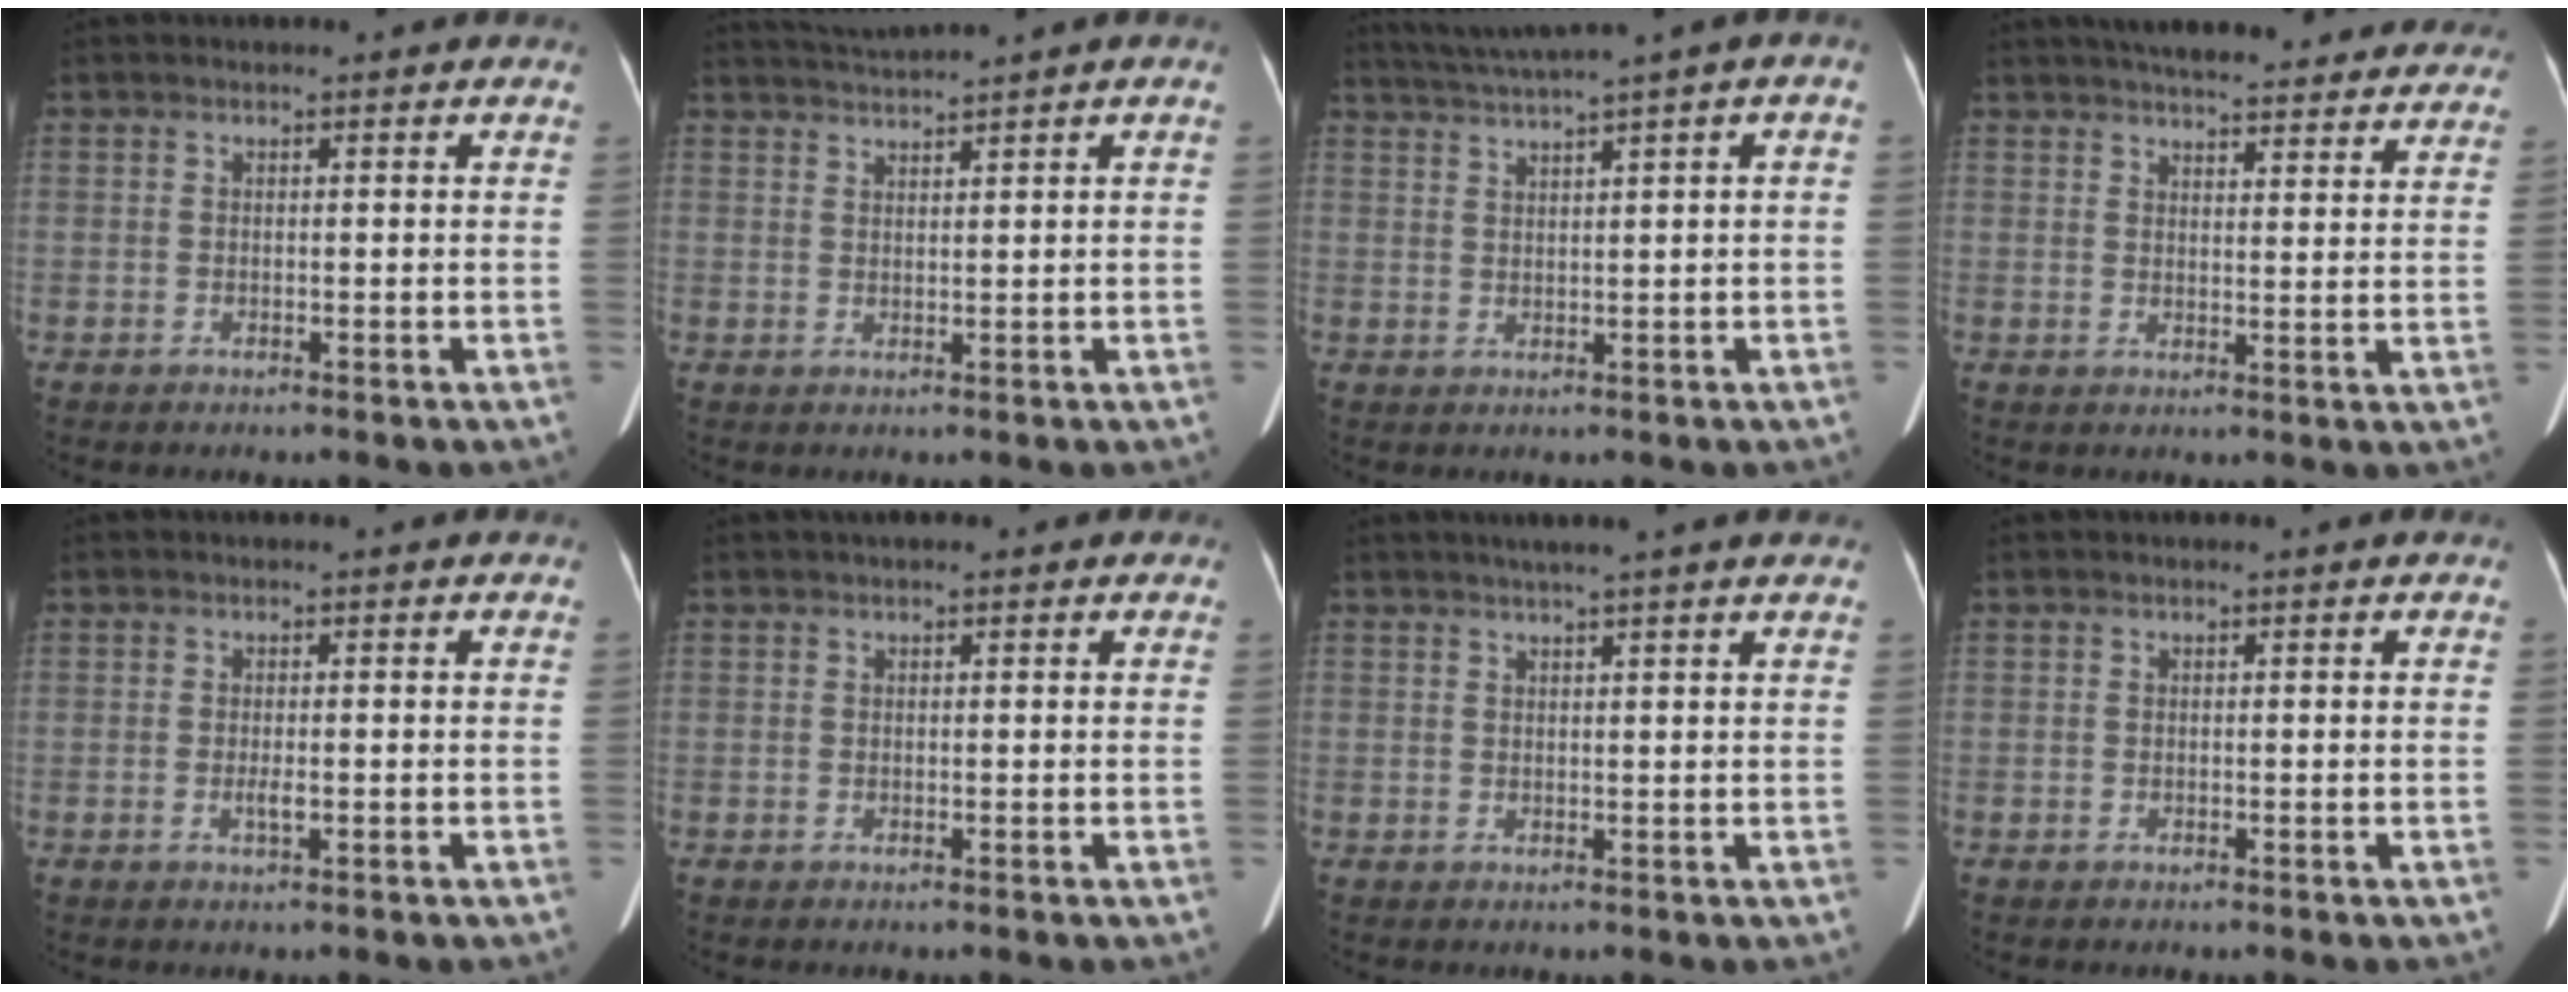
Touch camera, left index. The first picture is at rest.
{"total": 3.2, "force": [2.8, -1.4, 0.7], "torque": [-0.017, 0.005, 0.060]}
{"total": 6.1, "force": [3.8, -0.7, 4.8], "torque": [-0.086, 0.027, 0.069]}
{"total": 23.4, "force": [20.9, 5.1, 9.2], "torque": [-0.131, 0.009, 0.249]}
{"total": 1.1, "force": [-0.4, 0.2, 1.0], "torque": [-0.025, -0.007, -0.008]}
{"total": 2.6, "force": [1.7, 1.0, 1.6], "torque": [-0.020, 0.021, 0.019]}
{"total": 6.1, "force": [5.0, -0.6, 3.4], "torque": [-0.050, 0.023, 0.064]}
{"total": 0.0}